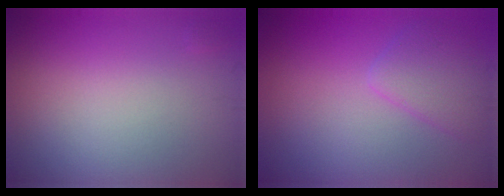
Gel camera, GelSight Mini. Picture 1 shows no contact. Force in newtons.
{"total": 2.6, "press": 2.6, "slide": 0.2}